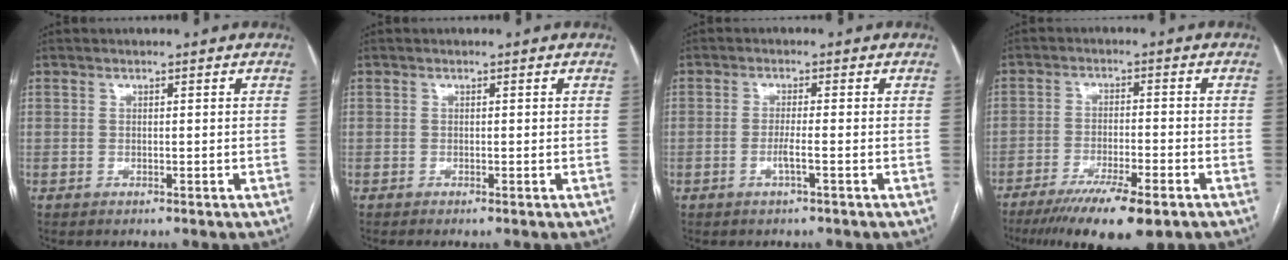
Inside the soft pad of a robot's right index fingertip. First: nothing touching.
{"total": 0.0}
{"total": 2.4, "force": [-0.9, -0.3, 2.2], "torque": [-0.043, -0.003, -0.019]}
{"total": 11.9, "force": [-8.1, 1.9, 8.4], "torque": [-0.136, -0.025, -0.127]}